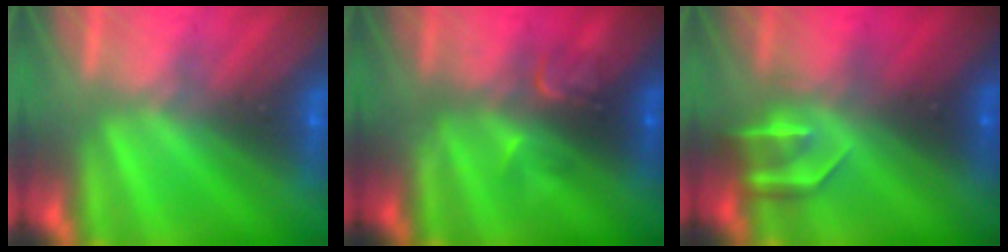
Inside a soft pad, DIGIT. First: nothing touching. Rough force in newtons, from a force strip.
{"total": 3.4}
{"total": 3.2}